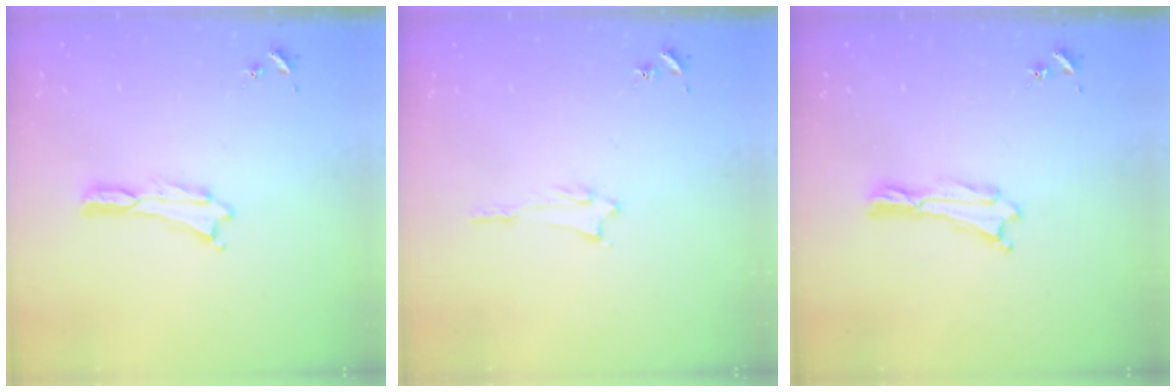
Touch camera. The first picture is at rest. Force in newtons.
{"total": 1.2, "press": 1.2, "slide": 0.1}
{"total": 0.0}